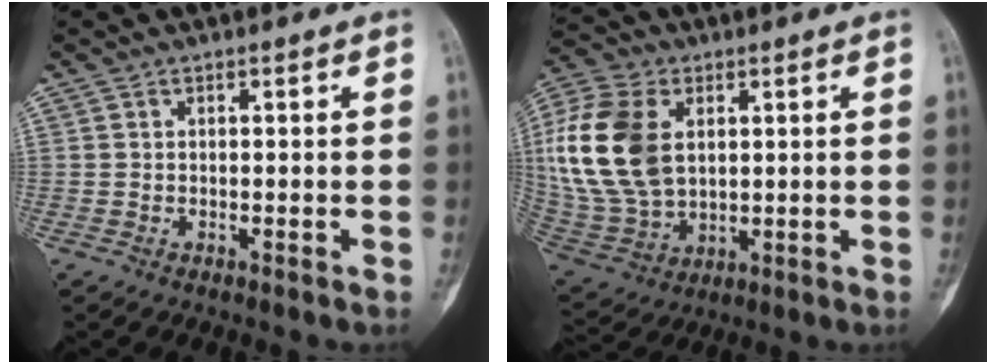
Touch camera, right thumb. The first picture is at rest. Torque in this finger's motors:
{"motor_torque": [-0.49, 1.22, 1.99, 0.45, 0.46]}